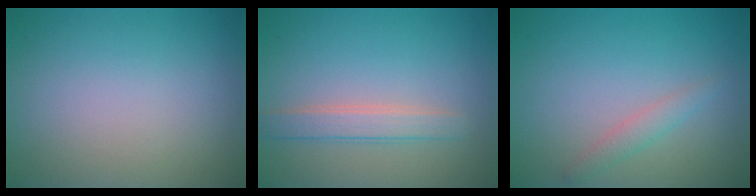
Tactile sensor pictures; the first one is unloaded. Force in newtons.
{"total": 2.4, "press": 2.4, "slide": 0.2}
{"total": 1.5, "press": 1.5, "slide": 0.2}